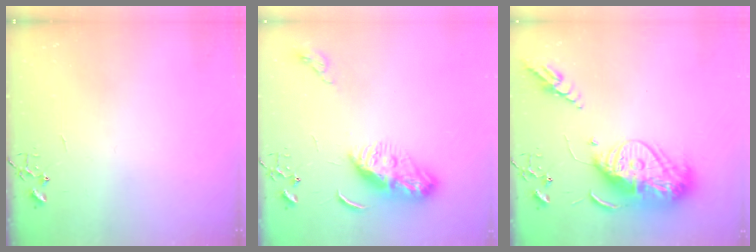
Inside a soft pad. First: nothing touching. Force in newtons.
{"total": 10.9, "press": 10.9, "slide": 0.4}
{"total": 19.6, "press": 19.5, "slide": 1.9}